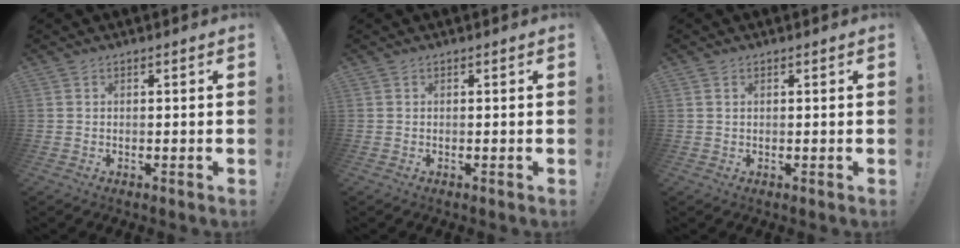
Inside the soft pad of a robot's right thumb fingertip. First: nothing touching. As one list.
[{"total": 0.0}, {"total": 0.8, "force": [0.5, 0.5, 0.4], "torque": [-0.011, 0.003, 0.009]}]